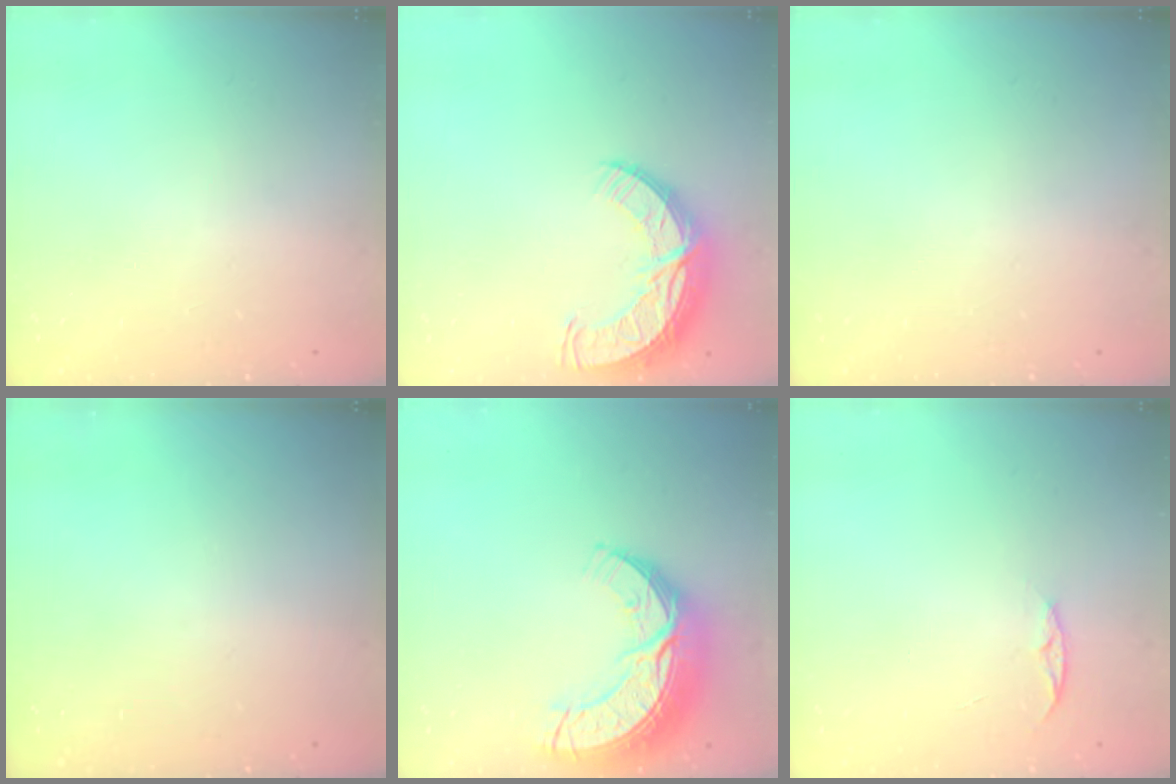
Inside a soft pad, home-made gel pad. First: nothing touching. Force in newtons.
{"total": 11.7, "press": 11.7, "slide": 0.9}
{"total": 0.0}
{"total": 0.0}
{"total": 17.3, "press": 17.2, "slide": 1.2}
{"total": 4.5, "press": 4.5, "slide": 0.6}